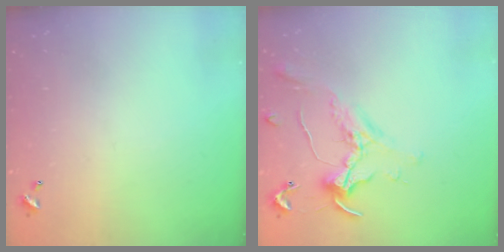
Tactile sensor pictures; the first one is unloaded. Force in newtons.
{"total": 1.1, "press": 1.0, "slide": 0.4}